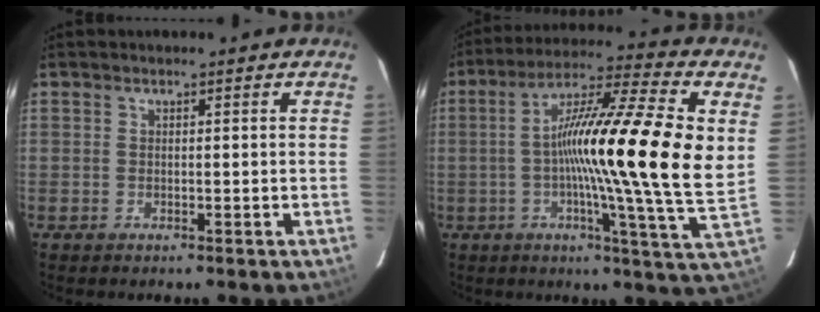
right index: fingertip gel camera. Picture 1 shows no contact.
{"total": 21.4, "force": [2.0, -0.4, 21.3], "torque": [-0.328, 0.009, 0.010]}